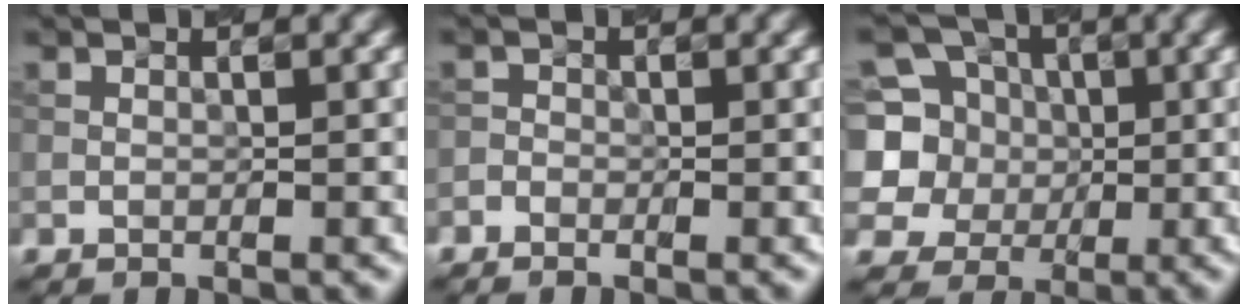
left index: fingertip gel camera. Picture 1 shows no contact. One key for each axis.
{"total": 1.1, "fx": -1.0, "fy": 0.5, "fz": 0.0, "tx": 0.009, "ty": -0.002, "tz": -0.016}
{"total": 7.3, "fx": 0.6, "fy": 6.6, "fz": 2.9, "tx": -0.064, "ty": 0.025, "tz": -0.011}